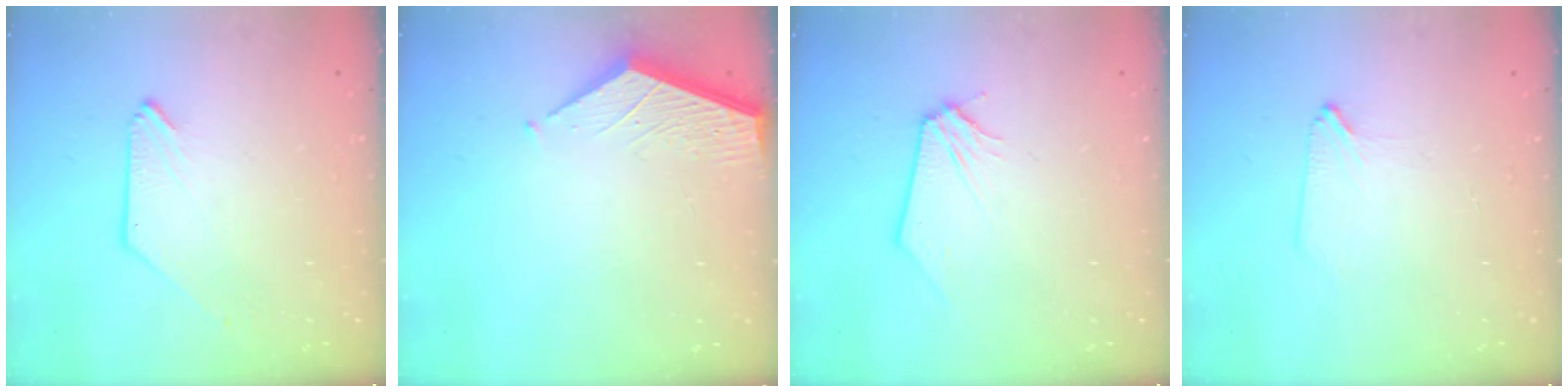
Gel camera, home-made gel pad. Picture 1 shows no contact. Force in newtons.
{"total": 3.4, "press": 3.4, "slide": 0.3}
{"total": 0.0}
{"total": 1.2, "press": 1.2, "slide": 0.3}